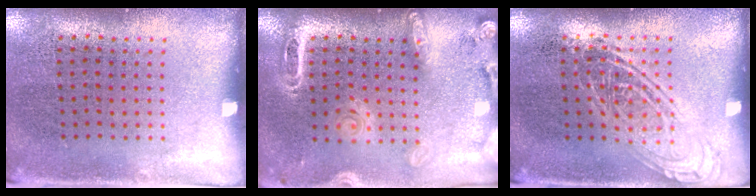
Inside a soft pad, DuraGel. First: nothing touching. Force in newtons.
{"total": 2.1, "press": 1.9, "slide": 0.9}
{"total": 2.5, "press": 2.5, "slide": 0.3}